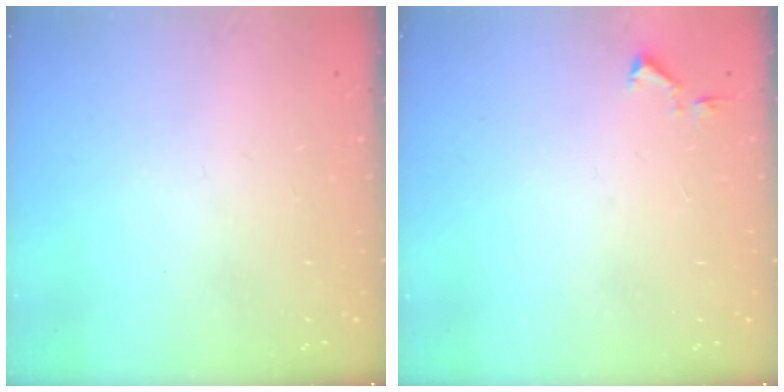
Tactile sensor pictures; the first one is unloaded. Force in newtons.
{"total": 3.5, "press": 3.4, "slide": 0.6}